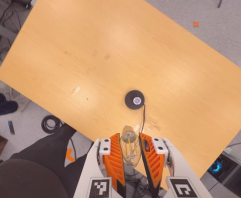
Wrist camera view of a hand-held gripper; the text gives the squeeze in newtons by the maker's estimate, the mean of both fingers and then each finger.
{"total": 13.1, "left": 13.5, "right": 12.7}